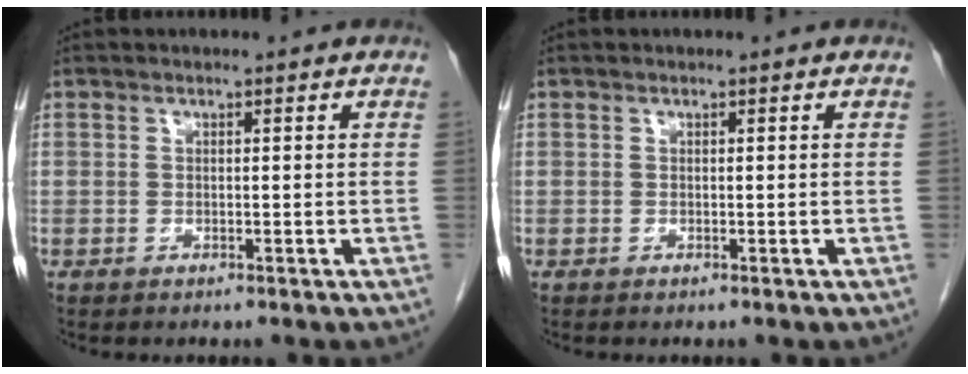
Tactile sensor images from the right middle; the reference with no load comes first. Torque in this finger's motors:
{"motor_torque": [0.02, 0.10, 0.05, 0.00]}